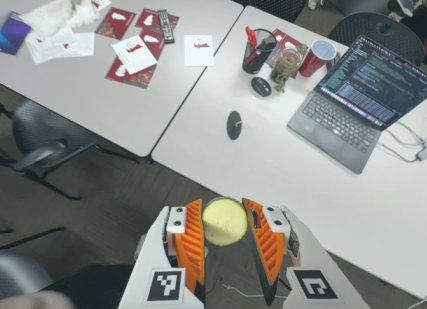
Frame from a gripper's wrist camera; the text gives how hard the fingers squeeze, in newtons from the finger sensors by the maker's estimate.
{"total": 11.4, "left": 11.9, "right": 10.8}